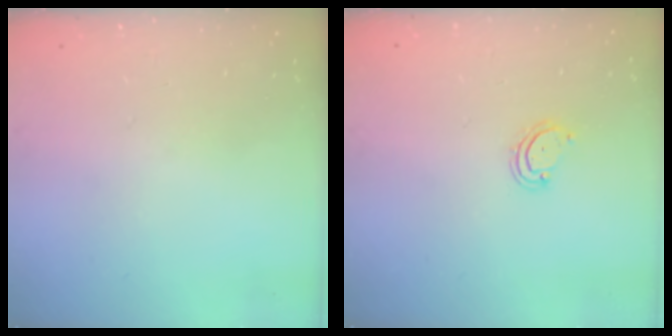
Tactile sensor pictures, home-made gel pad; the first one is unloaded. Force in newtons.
{"total": 3.8, "press": 3.8, "slide": 0.4}